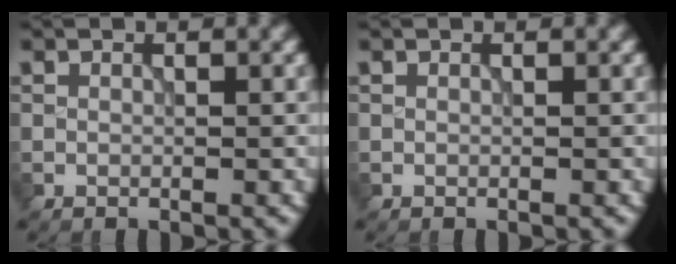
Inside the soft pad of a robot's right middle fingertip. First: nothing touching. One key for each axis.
{"total": 0.0}